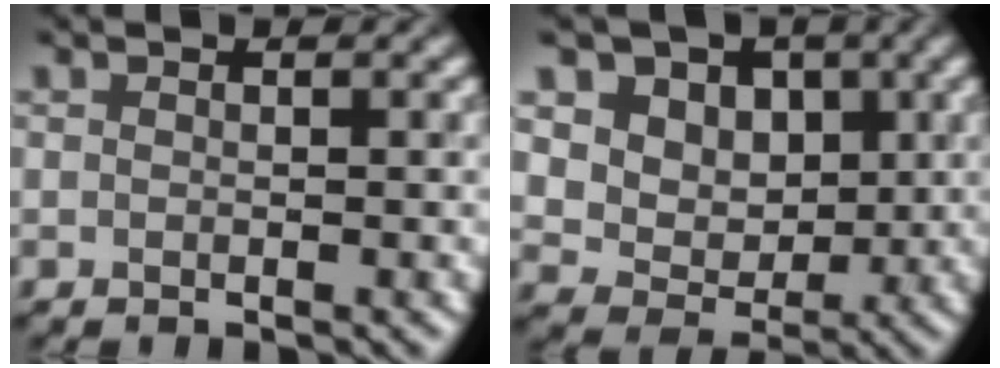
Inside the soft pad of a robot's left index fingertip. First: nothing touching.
{"total": 9.4, "force": [4.0, 7.2, 4.5], "torque": [-0.073, 0.005, 0.056]}